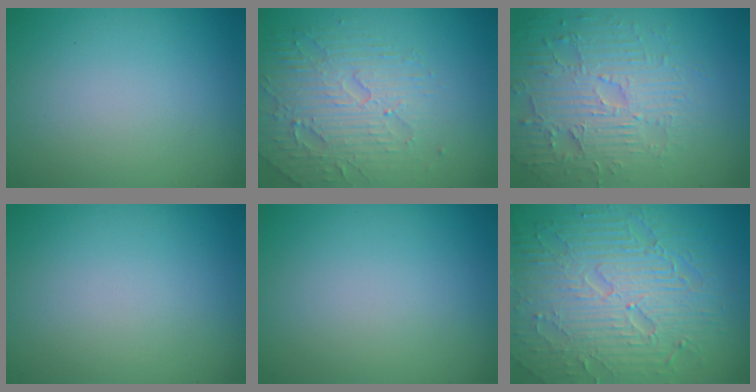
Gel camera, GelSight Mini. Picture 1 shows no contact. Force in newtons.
{"total": 4.4, "press": 4.1, "slide": 1.4}
{"total": 4.6, "press": 4.2, "slide": 1.9}
{"total": 0.0}
{"total": 0.0}
{"total": 8.8, "press": 6.3, "slide": 6.1}